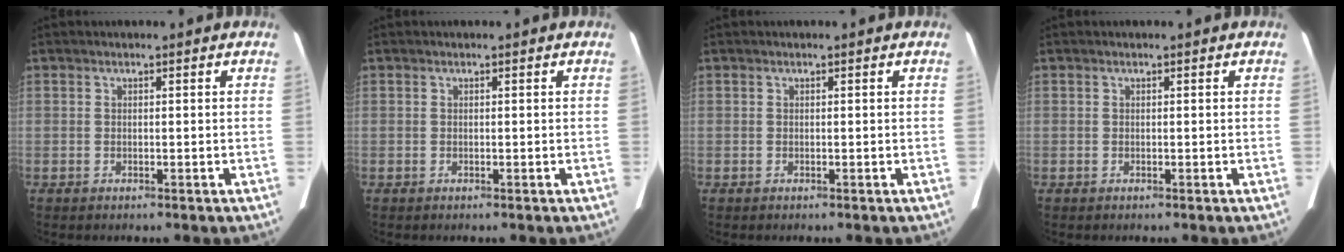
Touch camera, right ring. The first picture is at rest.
{"total": 0.0}
{"total": 0.0}
{"total": 0.0}